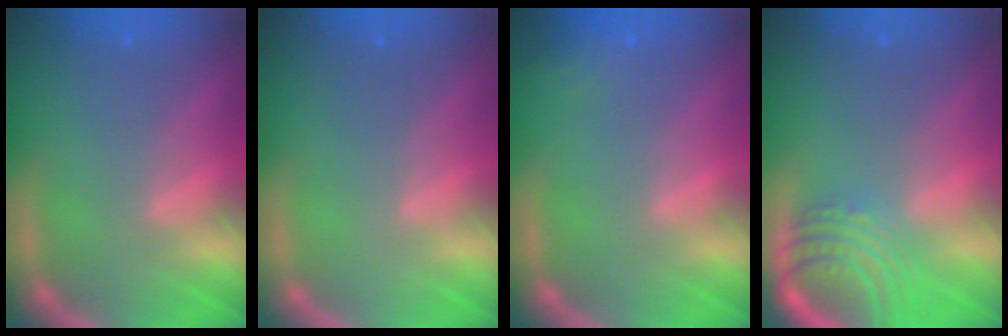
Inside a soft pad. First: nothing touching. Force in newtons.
{"total": 0.0}
{"total": 1.9}
{"total": 6.5}